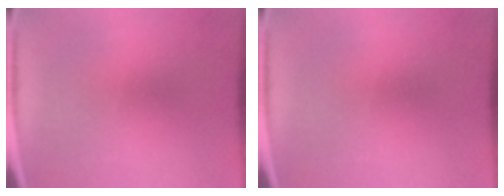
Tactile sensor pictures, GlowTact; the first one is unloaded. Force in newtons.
{"total": 0.0}